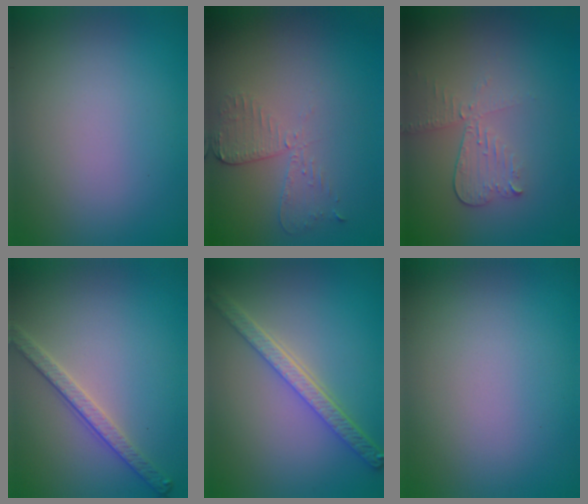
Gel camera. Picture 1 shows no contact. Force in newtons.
{"total": 2.7, "press": 2.4, "slide": 1.2}
{"total": 3.0, "press": 2.6, "slide": 1.5}
{"total": 2.8, "press": 2.7, "slide": 0.7}
{"total": 4.7, "press": 3.7, "slide": 2.8}
{"total": 0.0}